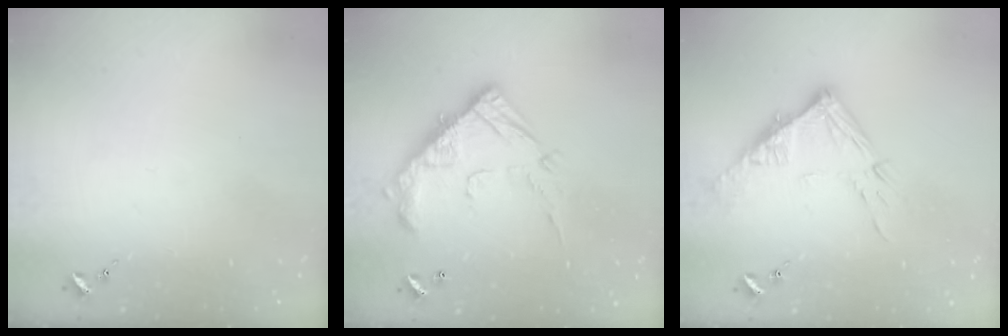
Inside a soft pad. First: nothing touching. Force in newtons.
{"total": 17.5, "press": 17.4, "slide": 1.3}
{"total": 13.2, "press": 13.2, "slide": 1.2}